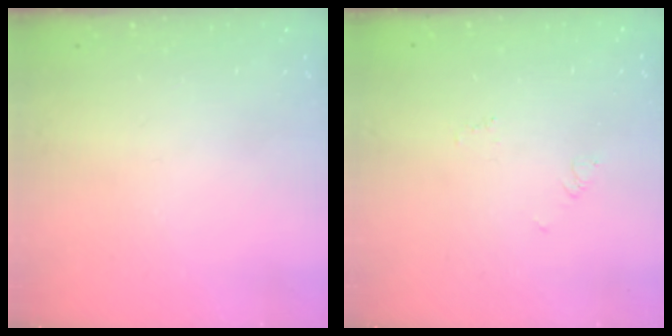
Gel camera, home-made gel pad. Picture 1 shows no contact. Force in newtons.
{"total": 2.7, "press": 2.7, "slide": 0.2}